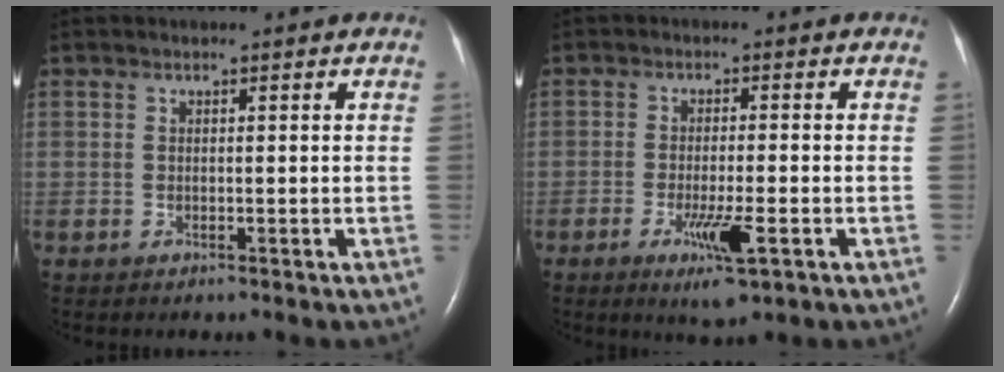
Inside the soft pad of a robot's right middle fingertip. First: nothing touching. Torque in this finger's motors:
{"motor_torque": [0.57, -0.31, 0.36, 0.07]}